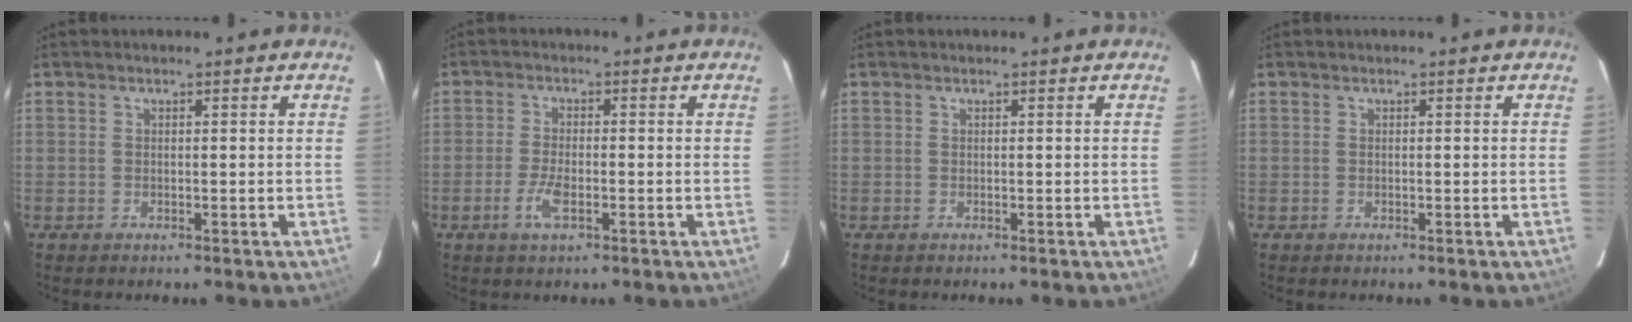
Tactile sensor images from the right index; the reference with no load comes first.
{"total": 4.5, "force": [-2.0, 1.6, 3.7], "torque": [-0.084, -0.003, -0.040]}
{"total": 0.0}
{"total": 0.0}